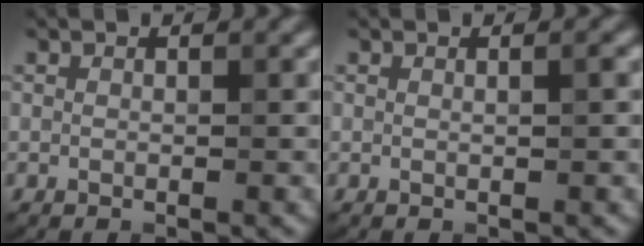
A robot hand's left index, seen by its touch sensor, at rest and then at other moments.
{"total": 0.8, "force": [0.2, 0.2, 0.7], "torque": [-0.005, 0.003, -0.002]}